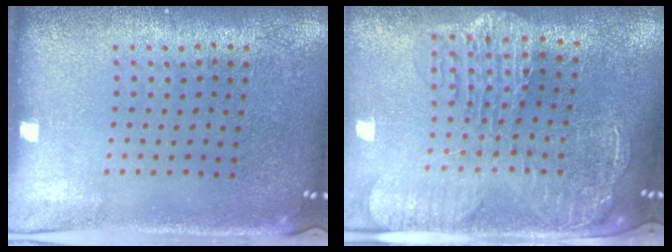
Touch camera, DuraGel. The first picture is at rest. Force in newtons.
{"total": 3.2, "press": 2.6, "slide": 1.8}